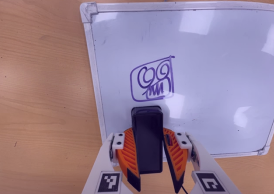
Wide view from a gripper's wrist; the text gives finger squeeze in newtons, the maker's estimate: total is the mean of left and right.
{"total": 14.6, "left": 13.3, "right": 16.0}